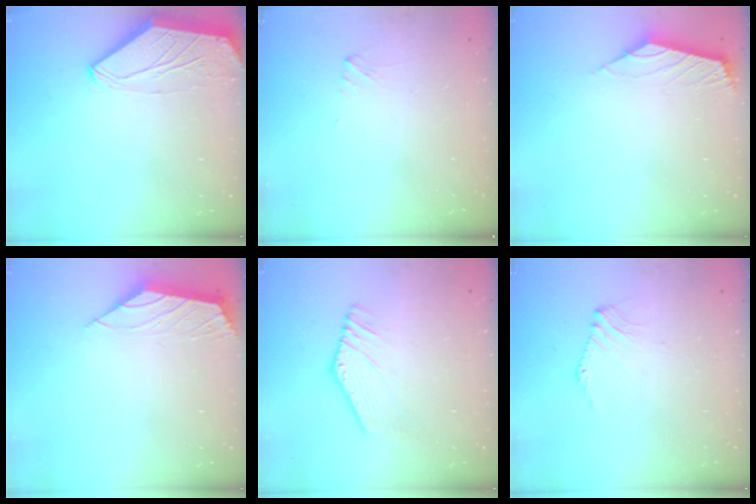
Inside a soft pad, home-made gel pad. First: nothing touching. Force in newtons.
{"total": 1.5, "press": 1.5, "slide": 0.2}
{"total": 2.4, "press": 2.3, "slide": 0.6}
{"total": 2.2, "press": 2.1, "slide": 0.5}
{"total": 3.2, "press": 3.2, "slide": 0.2}
{"total": 2.1, "press": 2.0, "slide": 0.5}